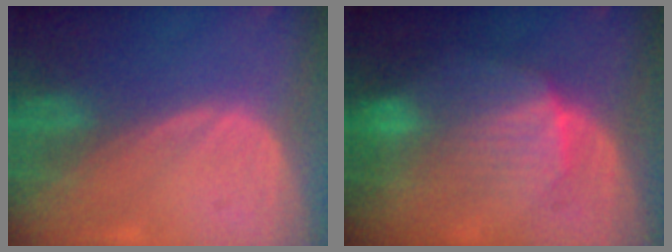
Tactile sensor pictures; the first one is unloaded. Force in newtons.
{"total": 7.4, "press": 7.4, "slide": 0.3}